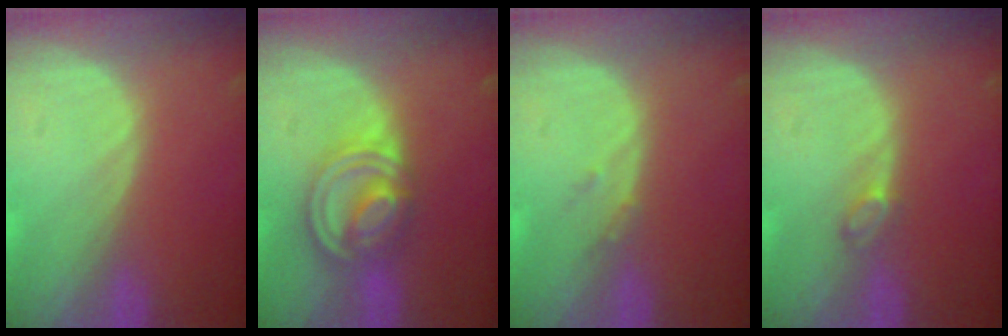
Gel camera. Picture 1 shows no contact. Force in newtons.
{"total": 8.3, "press": 7.1, "slide": 4.4}
{"total": 1.2, "press": 1.0, "slide": 0.6}
{"total": 1.6, "press": 1.6, "slide": 0.2}